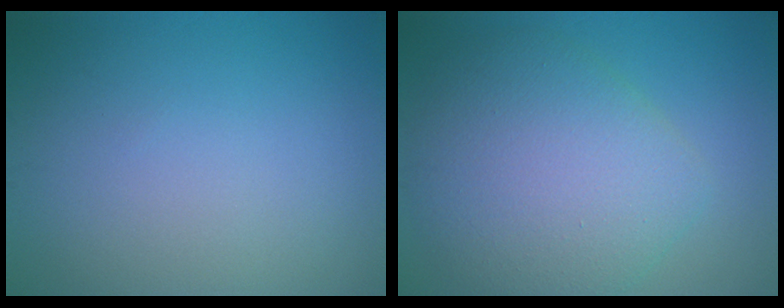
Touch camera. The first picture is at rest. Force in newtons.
{"total": 7.5, "press": 7.5, "slide": 0.6}